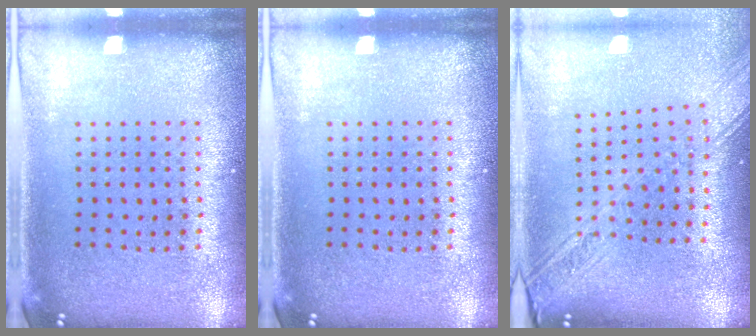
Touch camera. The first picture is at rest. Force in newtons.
{"total": 0.0}
{"total": 2.7, "press": 2.1, "slide": 1.6}